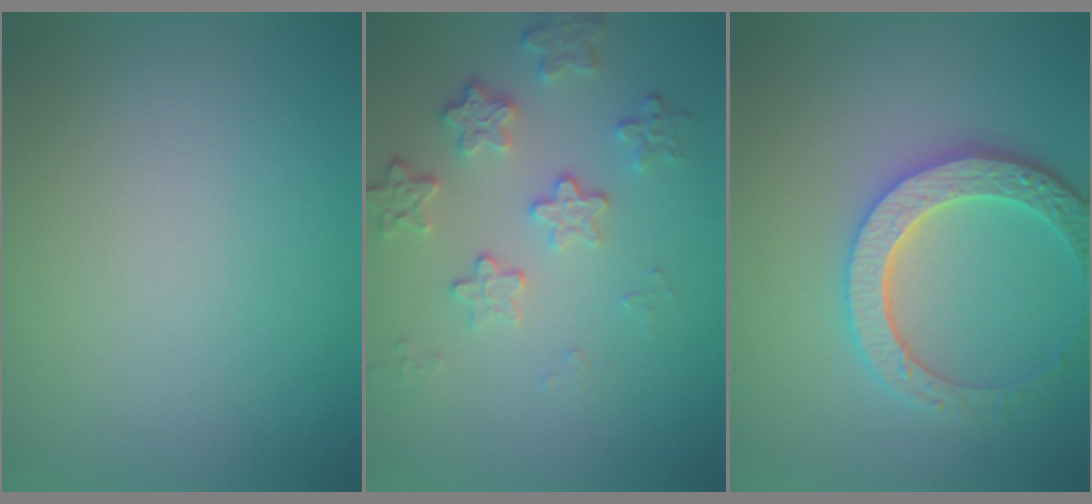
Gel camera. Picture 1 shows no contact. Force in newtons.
{"total": 4.2, "press": 3.1, "slide": 2.9}
{"total": 4.9, "press": 4.2, "slide": 2.4}